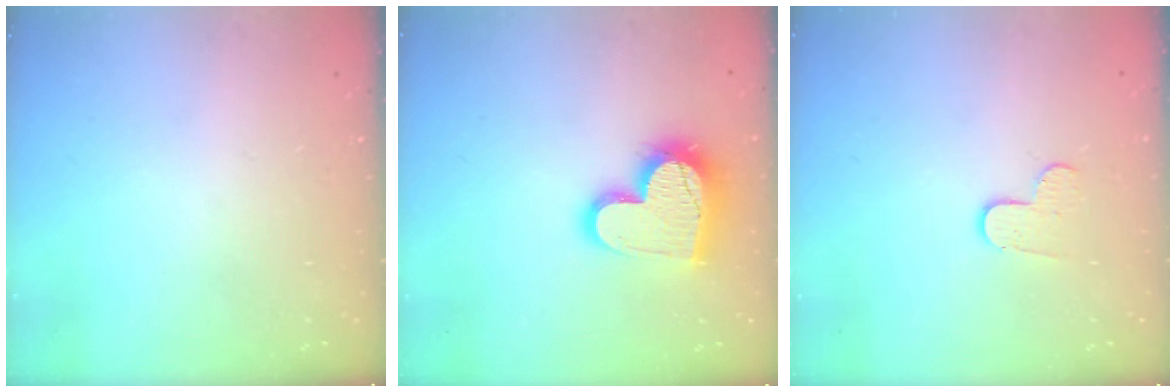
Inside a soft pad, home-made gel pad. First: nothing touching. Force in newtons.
{"total": 16.2, "press": 16.1, "slide": 1.0}
{"total": 6.5, "press": 6.5, "slide": 0.6}